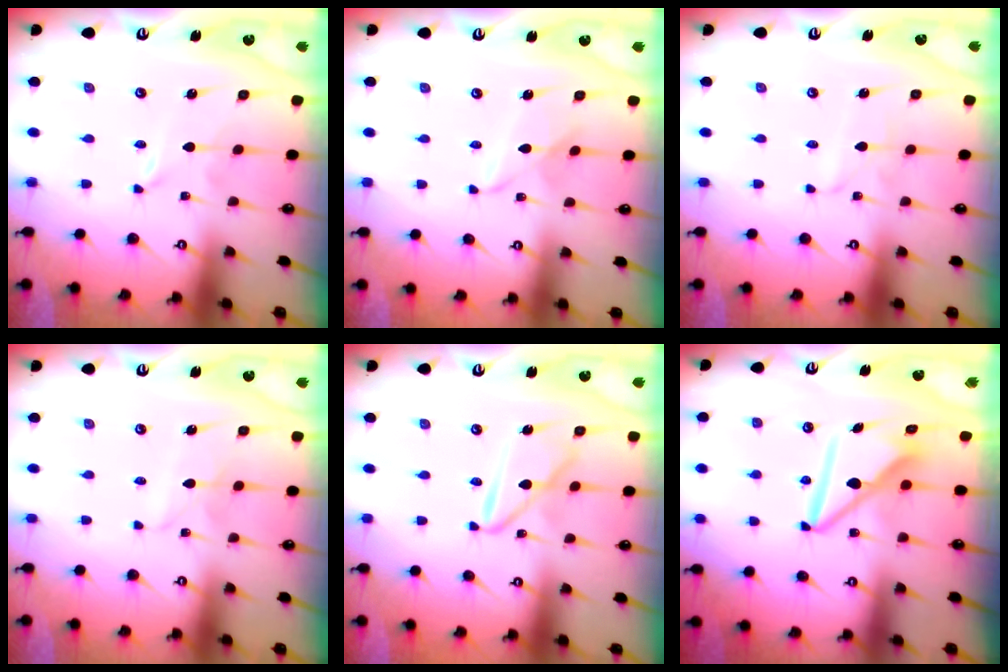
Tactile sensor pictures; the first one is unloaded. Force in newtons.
{"total": 3.4, "press": 3.4, "slide": 0.4}
{"total": 1.7, "press": 1.7, "slide": 0.2}
{"total": 2.7, "press": 2.7, "slide": 0.2}
{"total": 10.3, "press": 10.3, "slide": 1.0}
{"total": 10.3, "press": 10.2, "slide": 1.1}